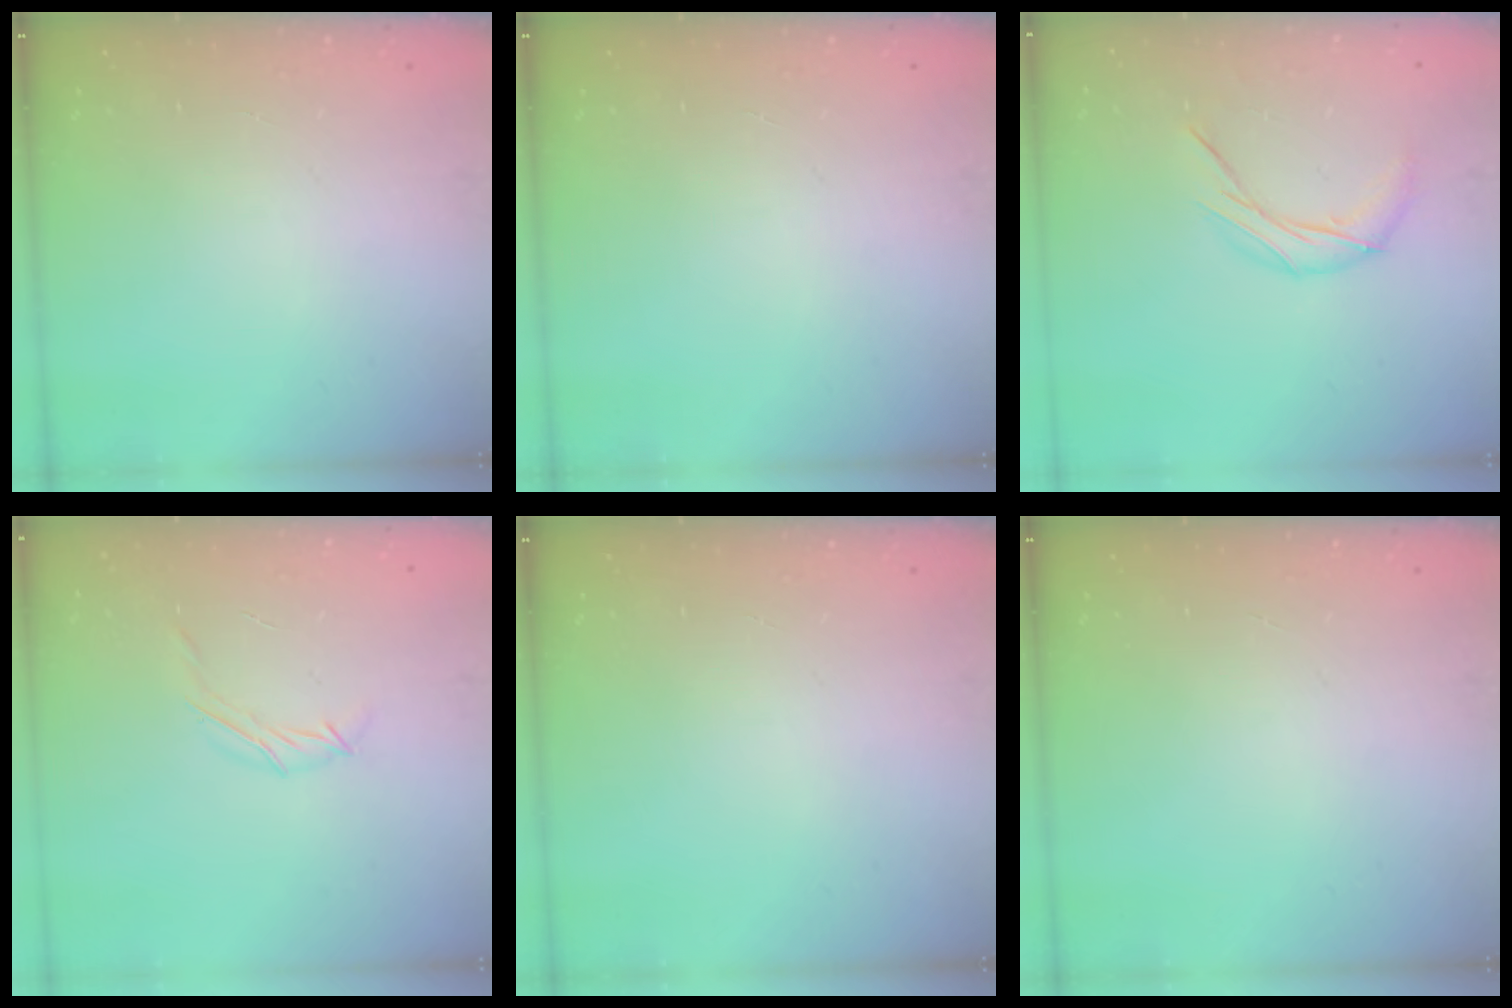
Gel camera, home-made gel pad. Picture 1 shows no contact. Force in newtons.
{"total": 0.0}
{"total": 7.8, "press": 7.8, "slide": 0.1}
{"total": 4.5, "press": 4.4, "slide": 0.9}
{"total": 0.0}
{"total": 0.0}